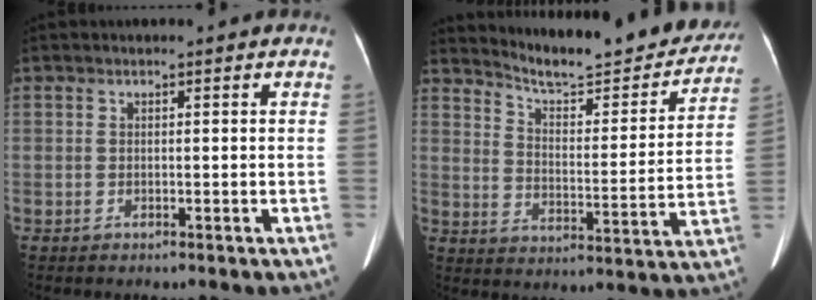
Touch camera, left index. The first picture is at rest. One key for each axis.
{"total": 19.0, "fx": 17.9, "fy": 2.6, "fz": 6.0, "tx": -0.085, "ty": -0.047, "tz": 0.238}